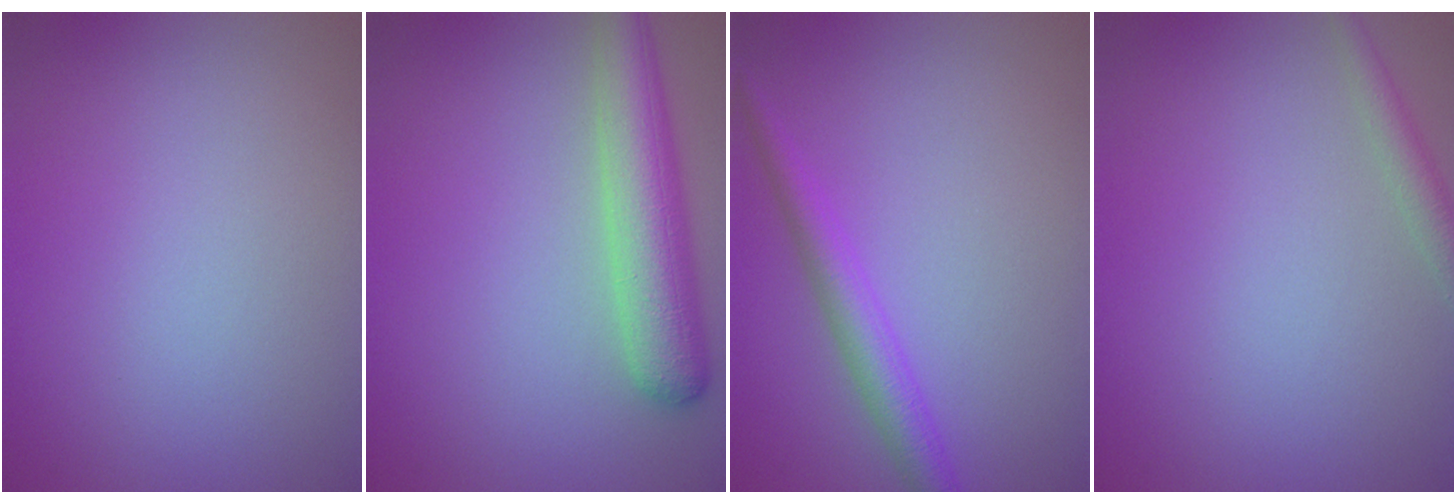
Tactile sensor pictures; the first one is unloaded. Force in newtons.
{"total": 5.5, "press": 5.5, "slide": 0.2}
{"total": 2.8, "press": 2.8, "slide": 0.0}
{"total": 1.9, "press": 1.9, "slide": 0.0}